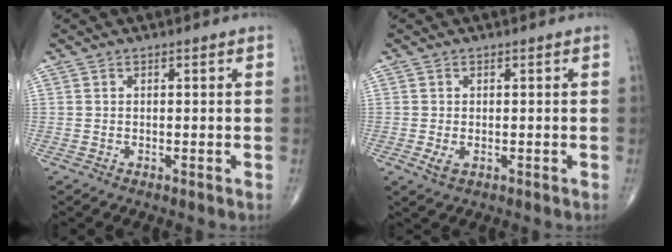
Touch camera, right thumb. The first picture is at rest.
{"total": 2.1, "force": [-0.5, 1.2, 1.6], "torque": [-0.033, -0.004, -0.008]}